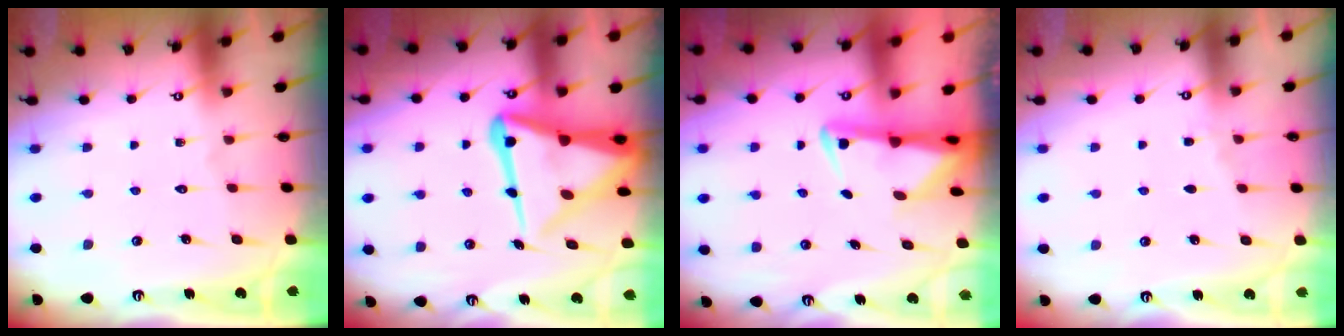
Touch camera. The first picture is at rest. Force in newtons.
{"total": 17.2, "press": 17.1, "slide": 1.7}
{"total": 3.0, "press": 3.0, "slide": 0.6}
{"total": 2.8, "press": 2.7, "slide": 0.4}